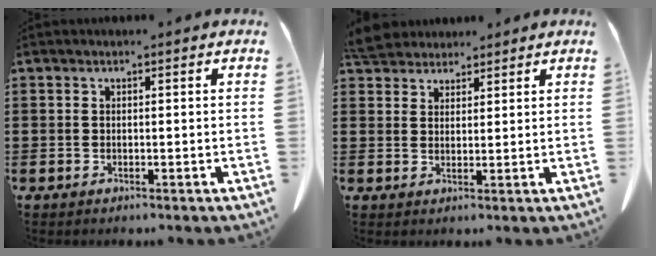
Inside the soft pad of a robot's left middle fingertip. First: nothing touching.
{"total": 4.9, "force": [4.5, 1.5, 1.1], "torque": [-0.037, -0.005, 0.089]}